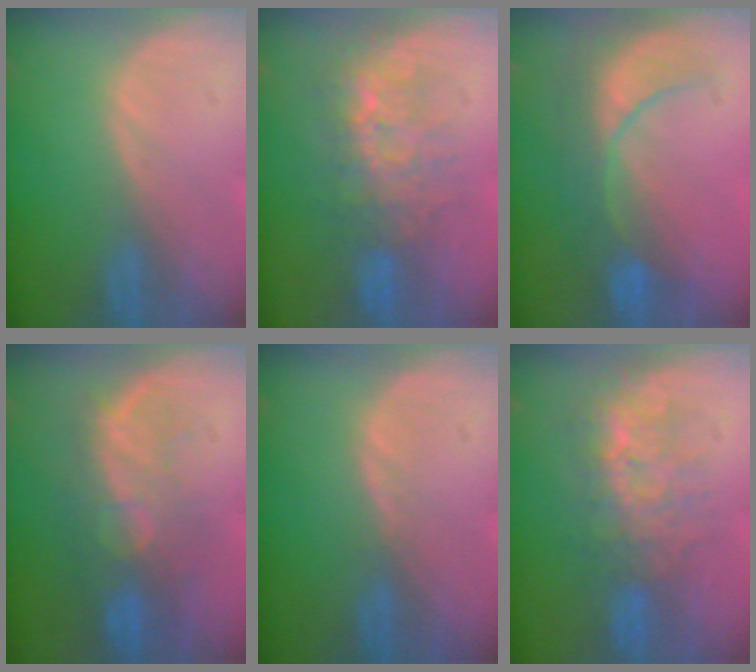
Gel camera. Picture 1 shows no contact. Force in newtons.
{"total": 7.6, "press": 7.3, "slide": 2.0}
{"total": 8.4, "press": 7.9, "slide": 2.6}
{"total": 10.0, "press": 8.5, "slide": 5.3}
{"total": 0.7, "press": 0.7, "slide": 0.2}
{"total": 7.6, "press": 7.3, "slide": 2.0}